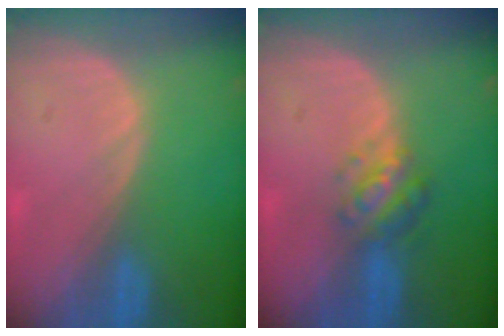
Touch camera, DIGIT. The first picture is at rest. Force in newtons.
{"total": 4.9, "press": 4.4, "slide": 2.0}